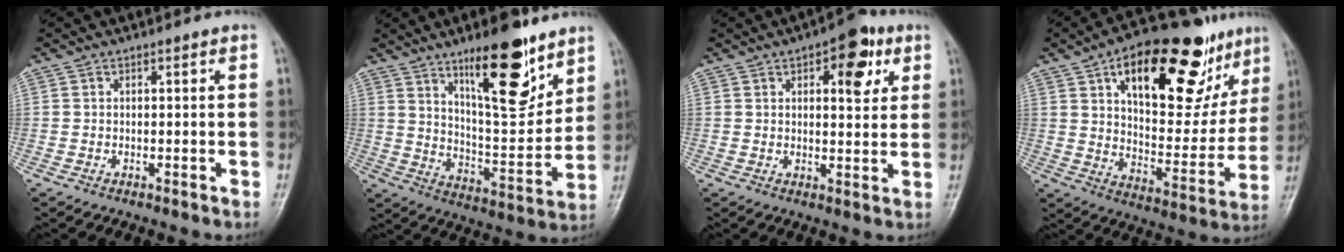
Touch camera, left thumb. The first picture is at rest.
{"total": 17.1, "force": [10.7, 5.3, 12.2], "torque": [-0.152, -0.076, 0.182]}
{"total": 9.2, "force": [4.0, 4.3, 7.1], "torque": [-0.060, -0.009, 0.046]}
{"total": 27.1, "force": [14.2, 12.3, 19.5], "torque": [-0.238, -0.026, 0.218]}